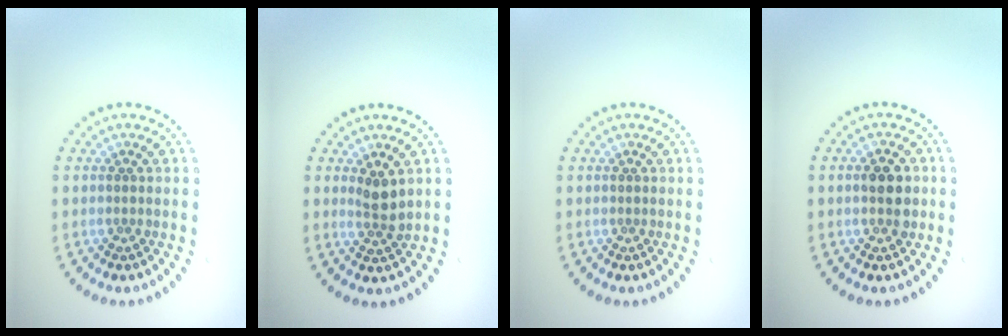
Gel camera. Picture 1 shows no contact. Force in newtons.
{"total": 2.2, "press": 1.9, "slide": 1.0}
{"total": 0.0}
{"total": 3.0, "press": 3.0, "slide": 0.2}